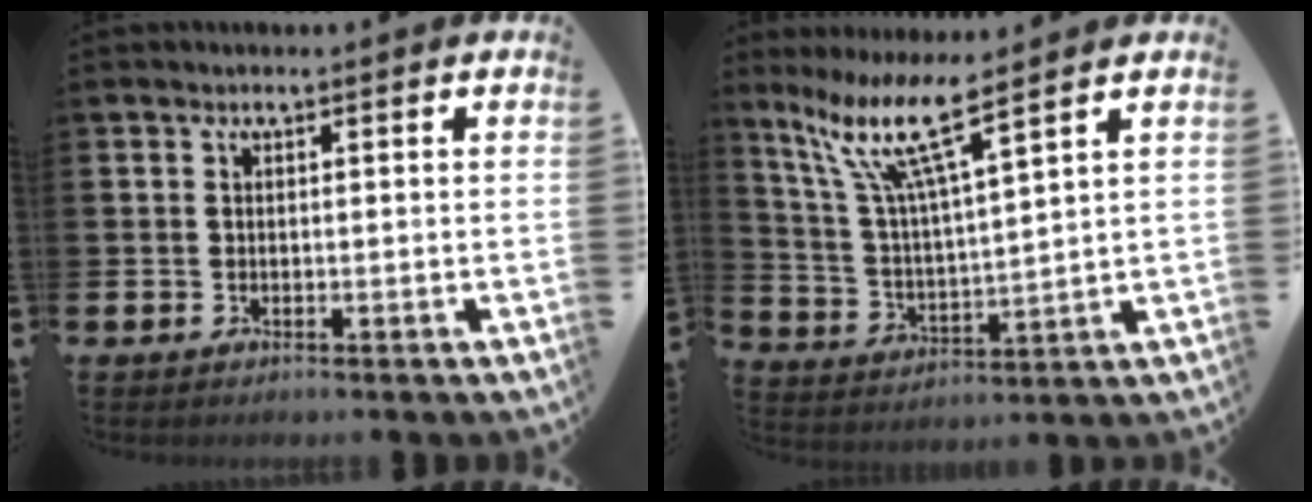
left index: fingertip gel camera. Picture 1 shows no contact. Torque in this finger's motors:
{"motor_torque": [0.89, -0.66, 0.23, 0.10]}